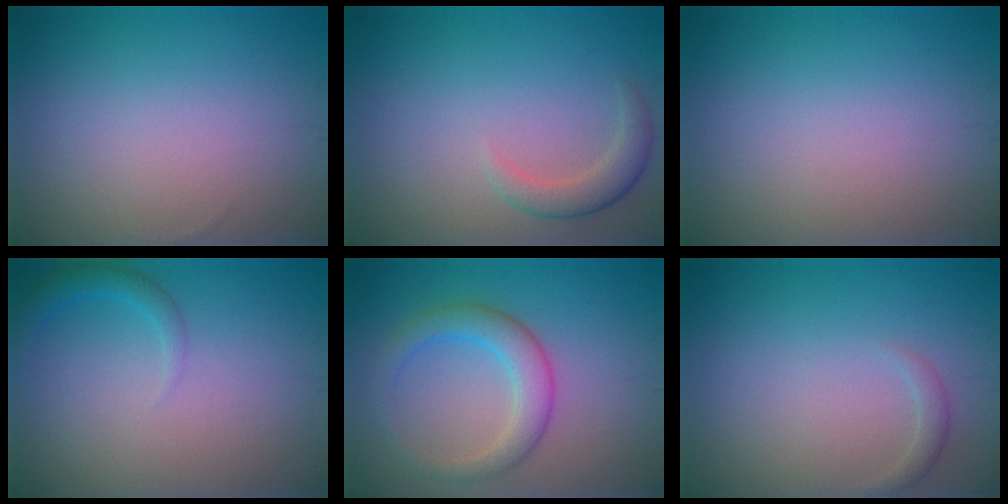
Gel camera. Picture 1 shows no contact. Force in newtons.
{"total": 2.3, "press": 2.3, "slide": 0.3}
{"total": 0.0}
{"total": 1.8, "press": 1.8, "slide": 0.2}
{"total": 3.8, "press": 3.8, "slide": 0.1}
{"total": 1.0, "press": 1.0, "slide": 0.0}